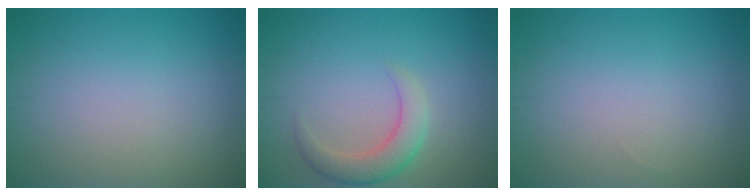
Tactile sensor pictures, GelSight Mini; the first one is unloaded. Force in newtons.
{"total": 3.2, "press": 3.2, "slide": 0.5}
{"total": 0.0}